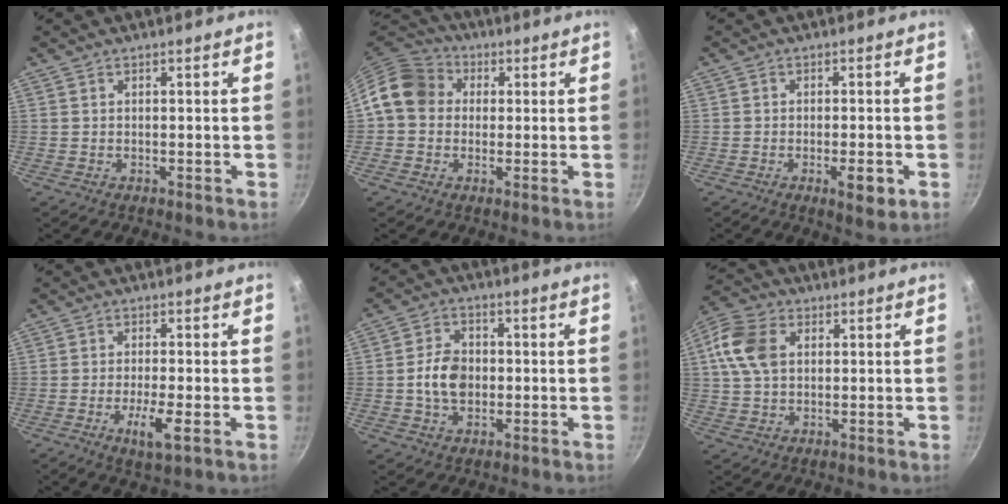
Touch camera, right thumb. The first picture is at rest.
{"total": 10.5, "force": [1.3, 9.1, 5.2], "torque": [-0.064, 0.024, 0.003]}
{"total": 5.0, "force": [-1.8, 1.7, 4.3], "torque": [-0.060, 0.007, -0.023]}
{"total": 5.6, "force": [-1.9, 1.1, 5.1], "torque": [-0.095, 0.002, -0.033]}
{"total": 7.7, "force": [-0.6, 5.8, 5.1], "torque": [-0.072, 0.013, -0.017]}
{"total": 10.5, "force": [2.3, 7.4, 7.1], "torque": [-0.126, 0.010, 0.032]}